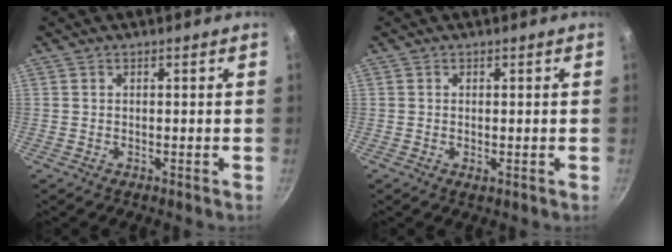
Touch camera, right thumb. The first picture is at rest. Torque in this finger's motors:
{"motor_torque": [-0.21, -0.02, -0.13, 0.34, 0.02]}